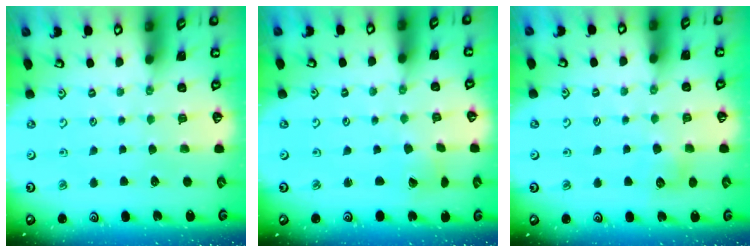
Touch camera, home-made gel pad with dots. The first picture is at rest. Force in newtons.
{"total": 2.4, "press": 2.4, "slide": 0.3}
{"total": 6.3, "press": 6.3, "slide": 0.9}